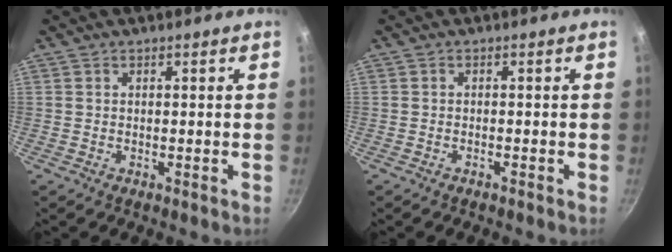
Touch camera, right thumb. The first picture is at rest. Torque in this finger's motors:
{"motor_torque": [-0.01, -0.13, -0.07, 0.03, -0.02]}